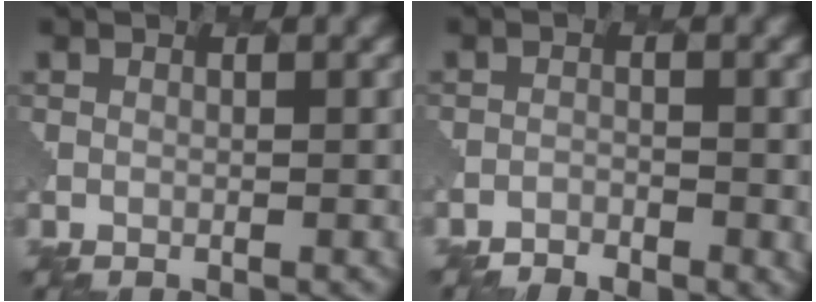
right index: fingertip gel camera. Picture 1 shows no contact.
{"total": 2.3, "force": [-2.0, 0.8, 0.6], "torque": [-0.016, 0.000, -0.034]}